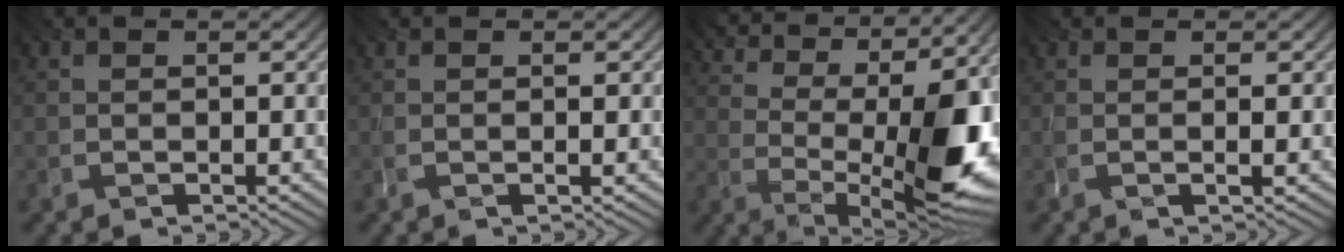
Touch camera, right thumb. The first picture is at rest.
{"total": 0.8, "force": [0.4, -0.2, 0.7], "torque": [-0.009, 0.000, -0.001]}
{"total": 14.3, "force": [3.7, 5.7, 12.6], "torque": [-0.196, 0.021, 0.066]}
{"total": 1.4, "force": [0.3, -0.1, 1.3], "torque": [-0.017, 0.001, -0.005]}